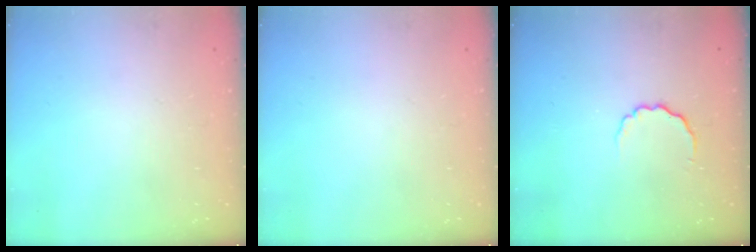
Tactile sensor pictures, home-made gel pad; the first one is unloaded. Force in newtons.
{"total": 0.0}
{"total": 3.0, "press": 2.9, "slide": 0.7}